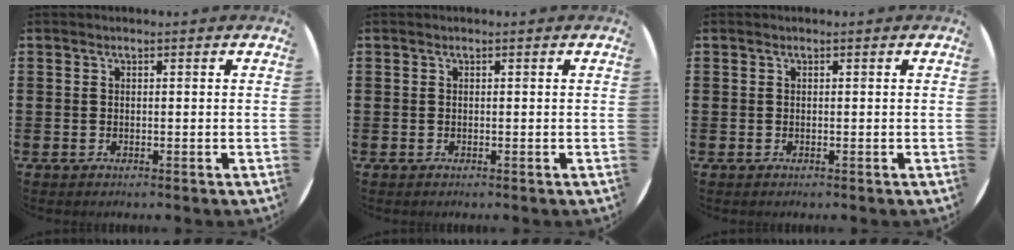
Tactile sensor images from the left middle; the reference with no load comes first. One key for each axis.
{"total": 0.0}
{"total": 0.0}